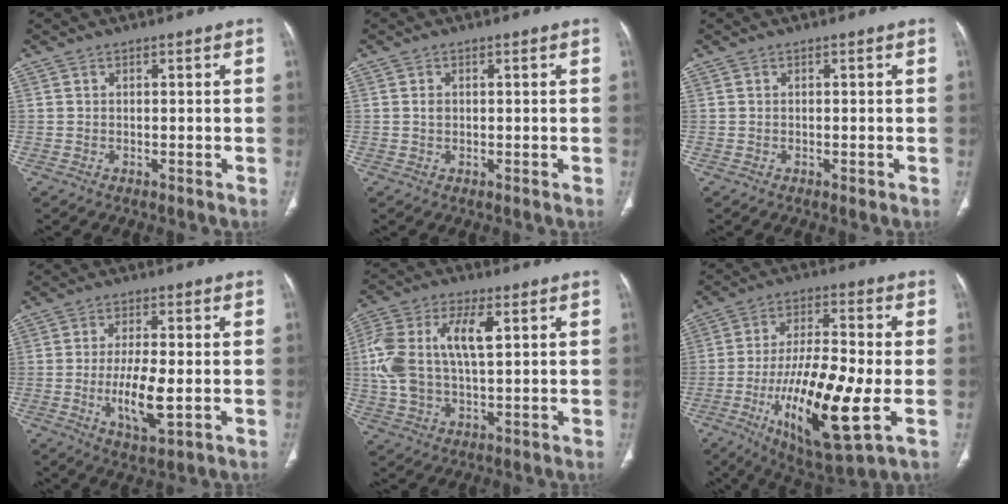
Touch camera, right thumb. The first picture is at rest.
{"total": 0.9, "force": [0.1, 0.7, 0.5], "torque": [-0.006, 0.001, 0.000]}
{"total": 0.5, "force": [-0.2, 0.3, 0.4], "torque": [-0.001, -0.001, -0.003]}
{"total": 8.9, "force": [-1.4, 2.9, 8.3], "torque": [-0.152, -0.013, -0.023]}
{"total": 13.8, "force": [2.6, 7.0, 11.6], "torque": [-0.254, 0.014, 0.053]}
{"total": 21.0, "force": [-5.5, 5.7, 19.4], "torque": [-0.356, -0.003, -0.082]}